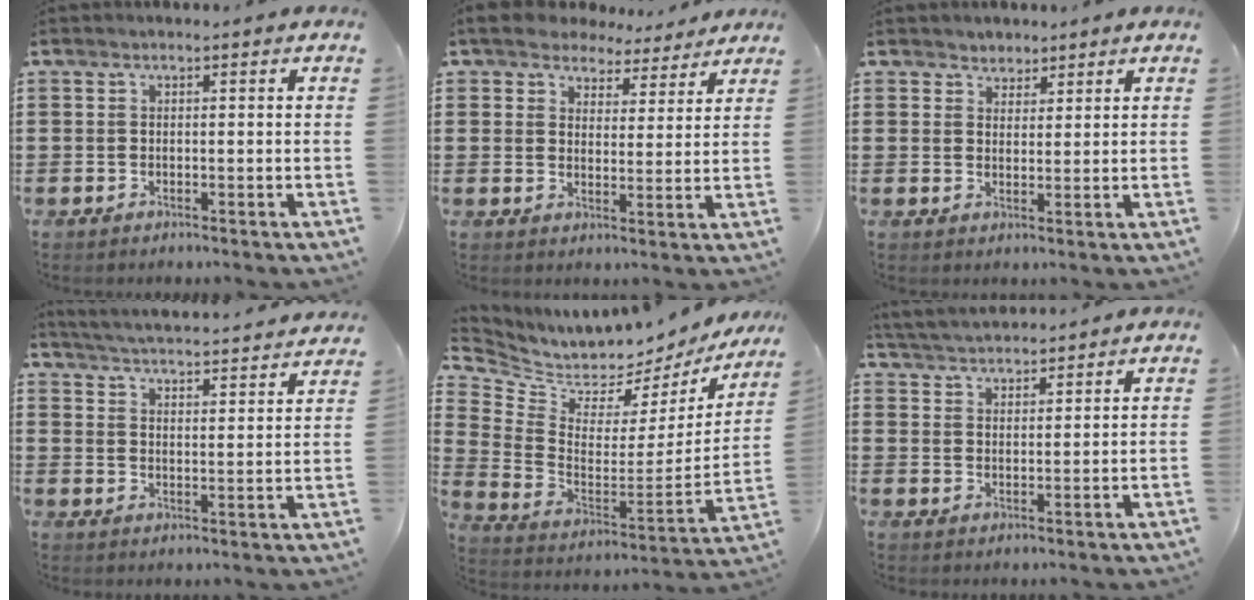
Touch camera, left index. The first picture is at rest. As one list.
[{"total": 5.8, "force": [5.4, 2.0, 0.5], "torque": [-0.038, -0.022, 0.099]}, {"total": 2.4, "force": [1.9, 1.4, -0.3], "torque": [-0.005, 0.008, 0.037]}, {"total": 3.6, "force": [3.5, -0.8, 0.2], "torque": [-0.025, -0.038, 0.052]}, {"total": 4.6, "force": [4.1, 1.9, 0.8], "torque": [-0.050, -0.057, 0.065]}, {"total": 3.5, "force": [3.5, 0.1, -0.1], "torque": [-0.012, -0.011, 0.063]}]